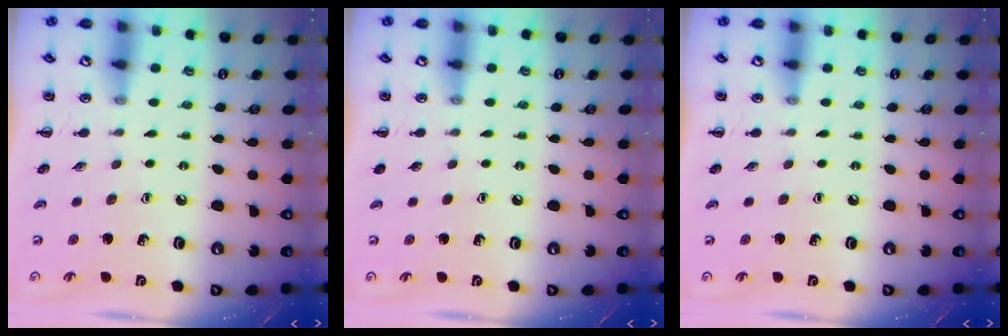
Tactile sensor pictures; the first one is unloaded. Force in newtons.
{"total": 0.0}
{"total": 0.0}